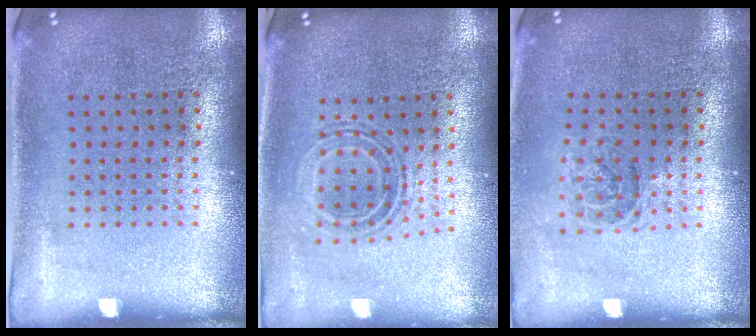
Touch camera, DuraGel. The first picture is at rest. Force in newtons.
{"total": 0.9, "press": 0.8, "slide": 0.3}
{"total": 1.2, "press": 1.1, "slide": 0.5}